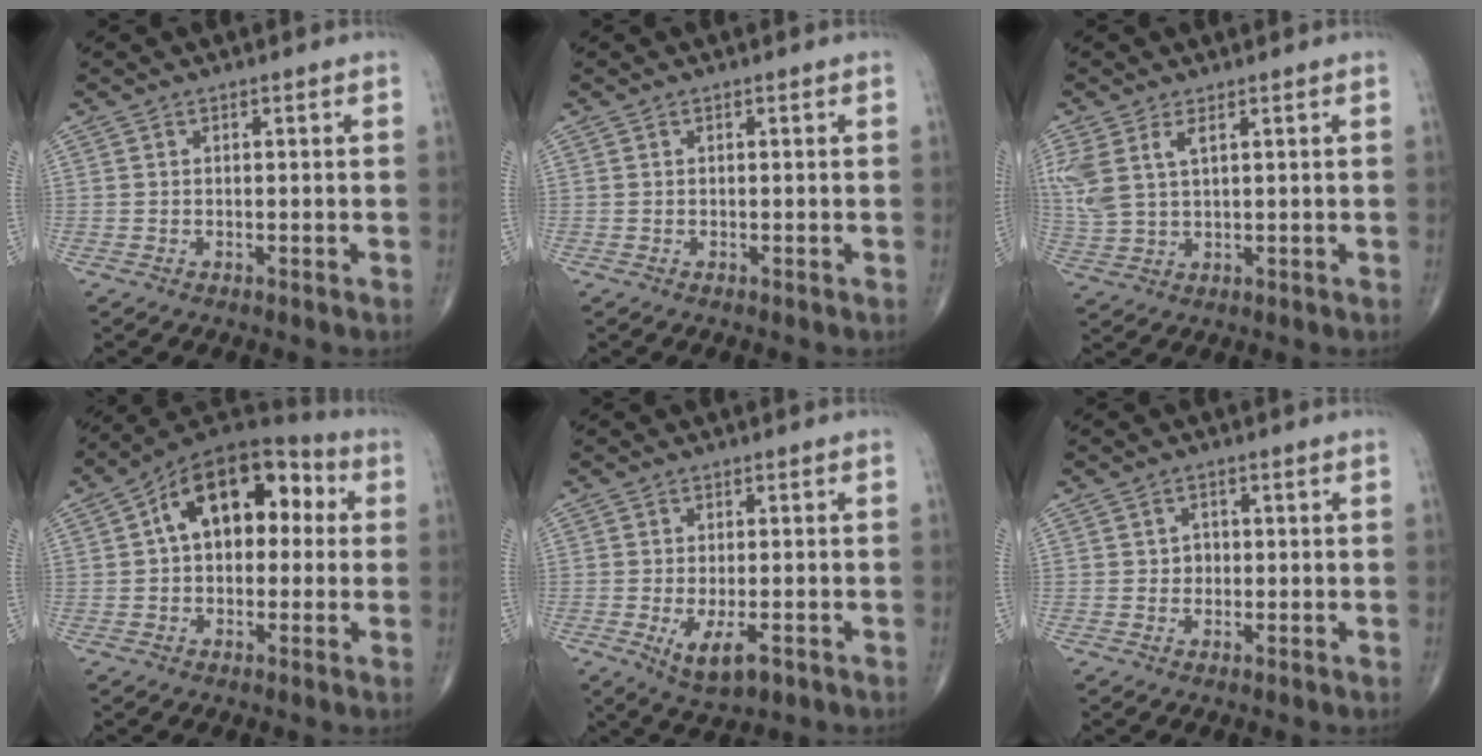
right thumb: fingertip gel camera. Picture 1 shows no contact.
{"total": 0.0}
{"total": 7.9, "force": [3.1, 3.9, 6.1], "torque": [-0.154, 0.001, 0.073]}
{"total": 16.7, "force": [3.0, 10.2, 12.8], "torque": [-0.154, 0.044, 0.036]}
{"total": 6.3, "force": [-2.3, 2.6, 5.3], "torque": [-0.089, -0.009, -0.030]}
{"total": 1.9, "force": [0.0, 1.8, 0.8], "torque": [0.003, 0.005, -0.002]}